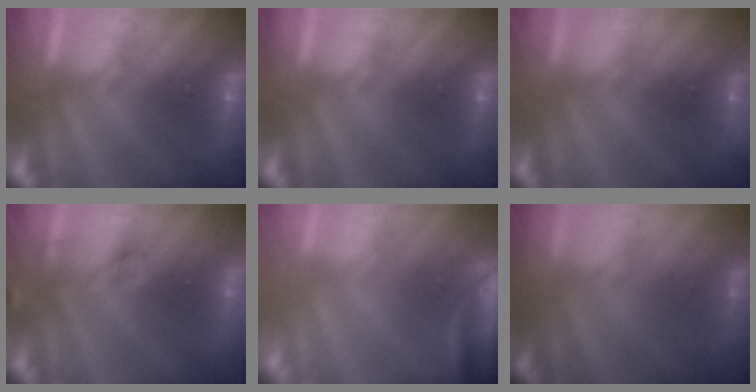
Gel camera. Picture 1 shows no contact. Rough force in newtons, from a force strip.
{"total": 0.0}
{"total": 2.4}
{"total": 2.9}
{"total": 3.8}
{"total": 1.8}